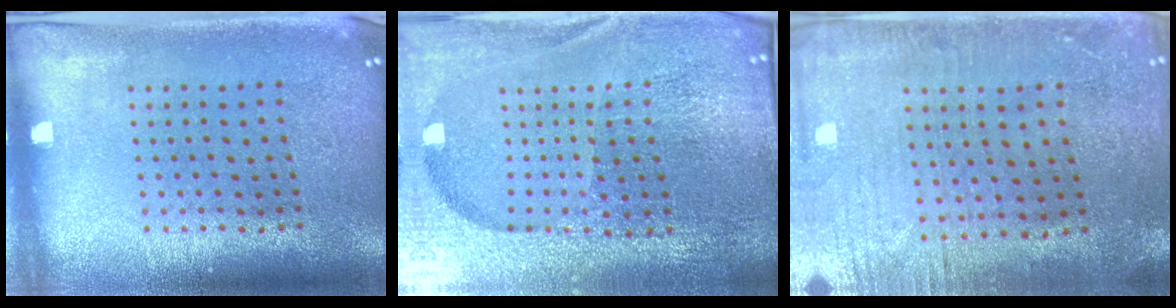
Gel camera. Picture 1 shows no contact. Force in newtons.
{"total": 6.9, "press": 5.9, "slide": 3.6}
{"total": 0.7, "press": 0.5, "slide": 0.5}